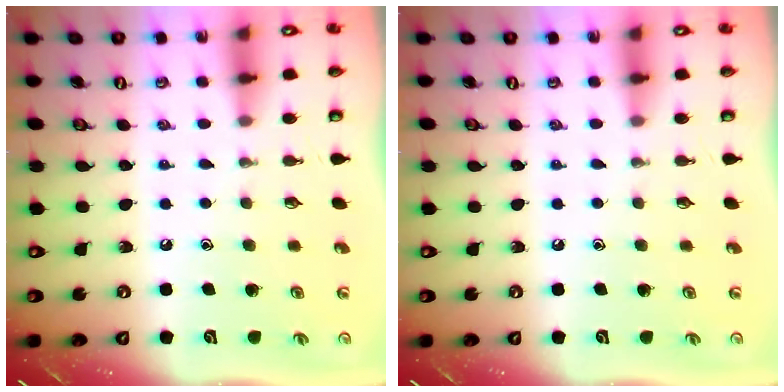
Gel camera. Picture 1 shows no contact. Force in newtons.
{"total": 0.0}